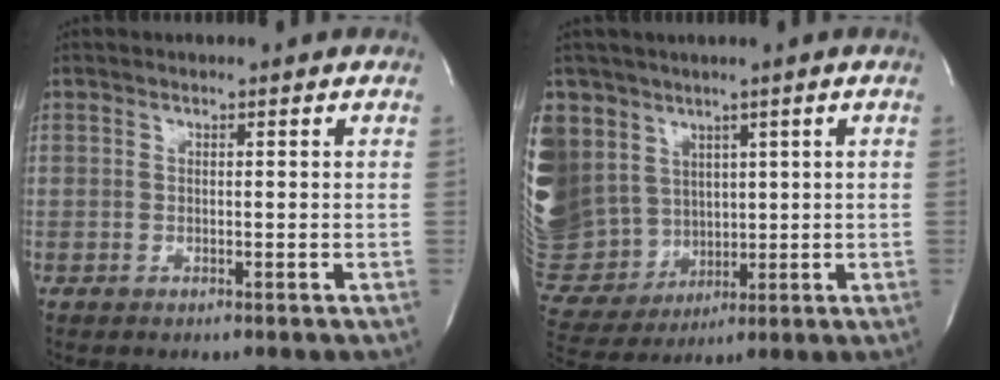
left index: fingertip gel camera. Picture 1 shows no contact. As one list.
[{"total": 24.4, "force": [7.4, 20.9, 10.3], "torque": [-0.331, 0.070, 0.167]}]